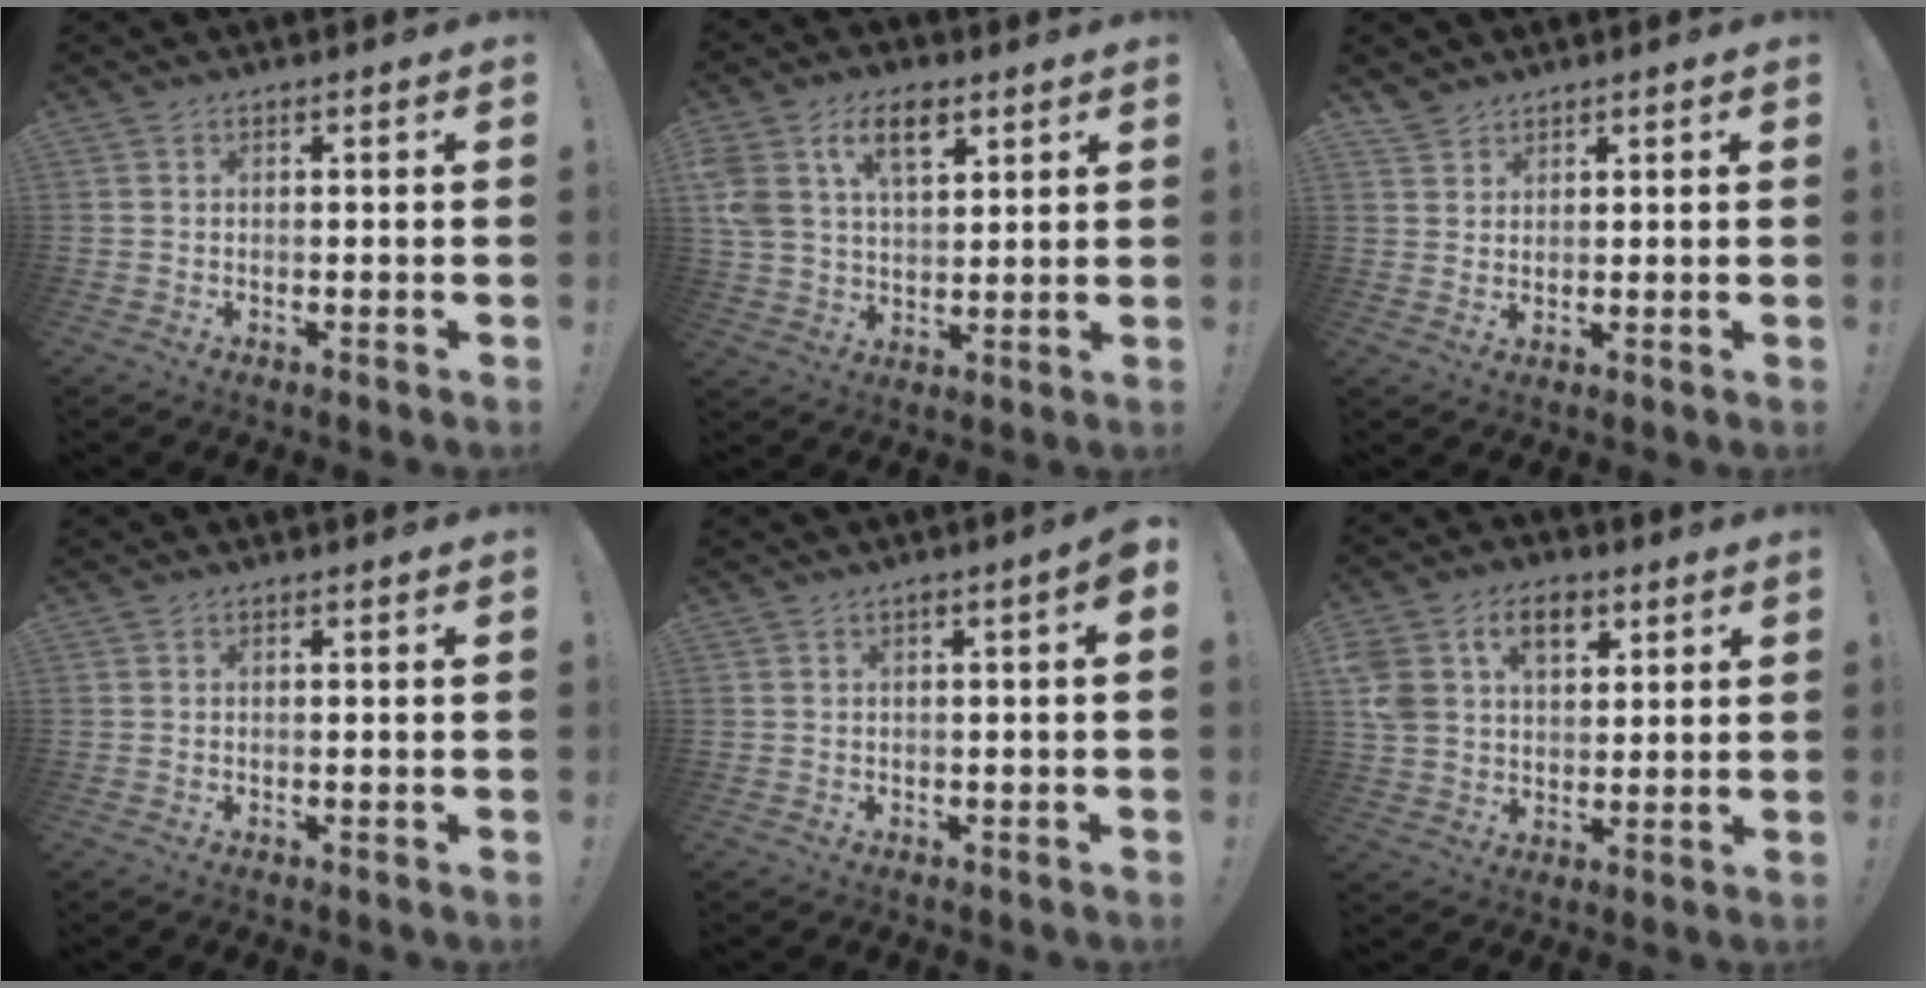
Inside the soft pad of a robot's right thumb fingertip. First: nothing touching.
{"total": 11.8, "force": [6.0, 7.0, 7.4], "torque": [-0.135, -0.013, 0.111]}
{"total": 3.5, "force": [3.1, 1.7, 0.3], "torque": [0.000, -0.021, 0.058]}
{"total": 0.0}
{"total": 2.4, "force": [-0.1, -0.1, 2.4], "torque": [-0.043, -0.002, -0.002]}
{"total": 12.0, "force": [5.6, 8.4, 6.4], "torque": [-0.119, -0.011, 0.108]}